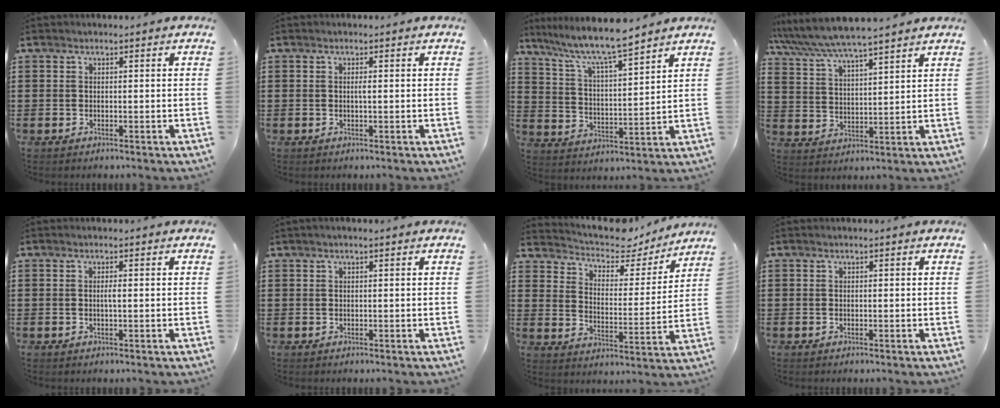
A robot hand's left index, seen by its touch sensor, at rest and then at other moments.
{"total": 0.9, "force": [0.1, 0.0, 0.9], "torque": [-0.018, -0.003, 0.003]}
{"total": 7.9, "force": [6.8, 0.2, 4.0], "torque": [-0.102, -0.037, 0.115]}
{"total": 5.8, "force": [5.5, 0.0, 2.0], "torque": [-0.062, -0.029, 0.094]}
{"total": 1.2, "force": [0.1, 0.1, 1.2], "torque": [-0.023, -0.003, 0.003]}
{"total": 0.7, "force": [0.5, 0.0, 0.5], "torque": [-0.010, 0.000, 0.010]}
{"total": 5.8, "force": [5.4, 1.8, 1.1], "torque": [-0.044, -0.039, 0.090]}
{"total": 0.0}